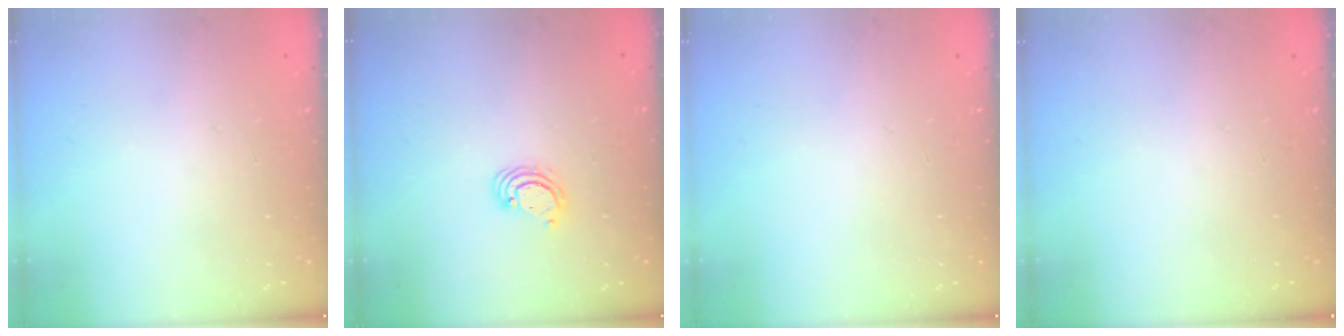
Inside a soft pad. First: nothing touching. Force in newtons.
{"total": 3.5, "press": 3.5, "slide": 0.3}
{"total": 0.0}
{"total": 0.0}